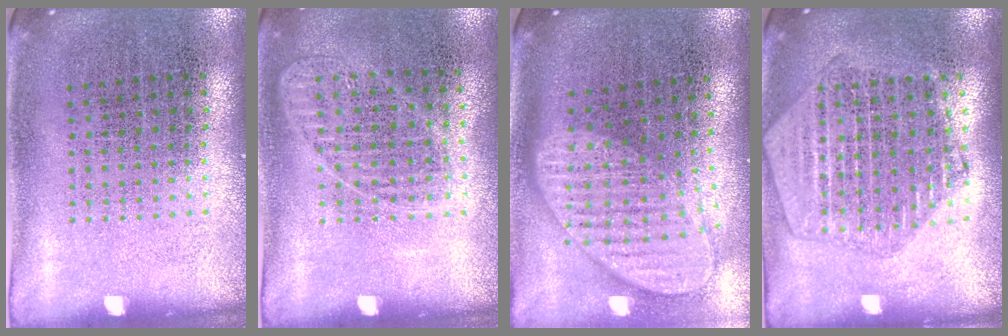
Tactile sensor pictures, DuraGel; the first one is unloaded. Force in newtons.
{"total": 1.1, "press": 1.1, "slide": 0.2}
{"total": 2.0, "press": 1.6, "slide": 1.3}
{"total": 2.0, "press": 1.8, "slide": 0.8}